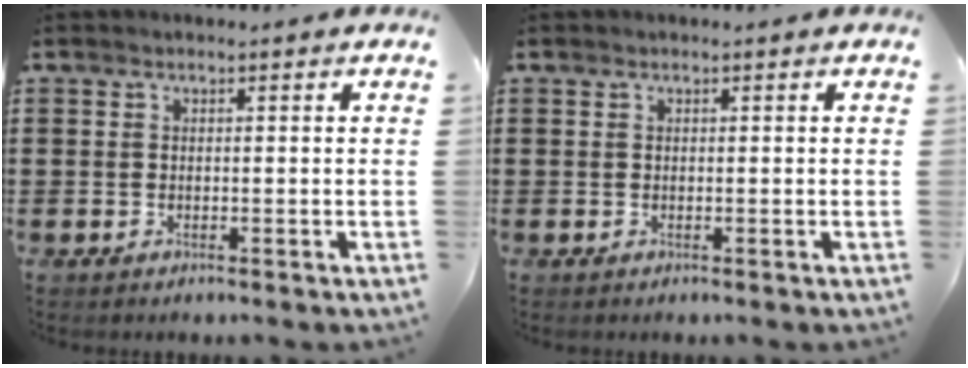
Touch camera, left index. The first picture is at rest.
{"total": 0.0}